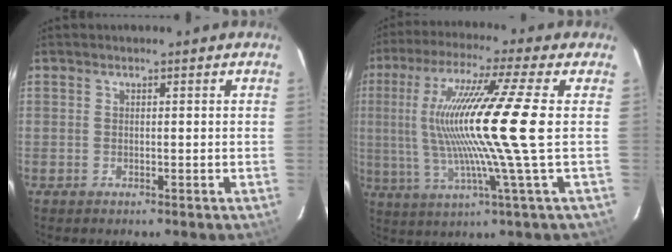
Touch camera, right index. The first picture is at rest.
{"total": 17.3, "force": [0.7, -1.7, 17.2], "torque": [-0.320, -0.006, 0.015]}